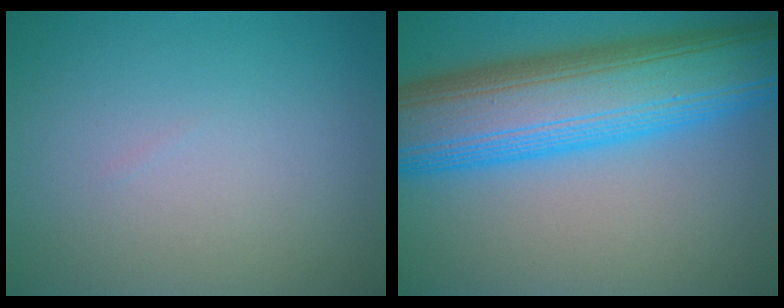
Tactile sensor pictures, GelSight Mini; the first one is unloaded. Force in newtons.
{"total": 13.8, "press": 13.8, "slide": 0.3}